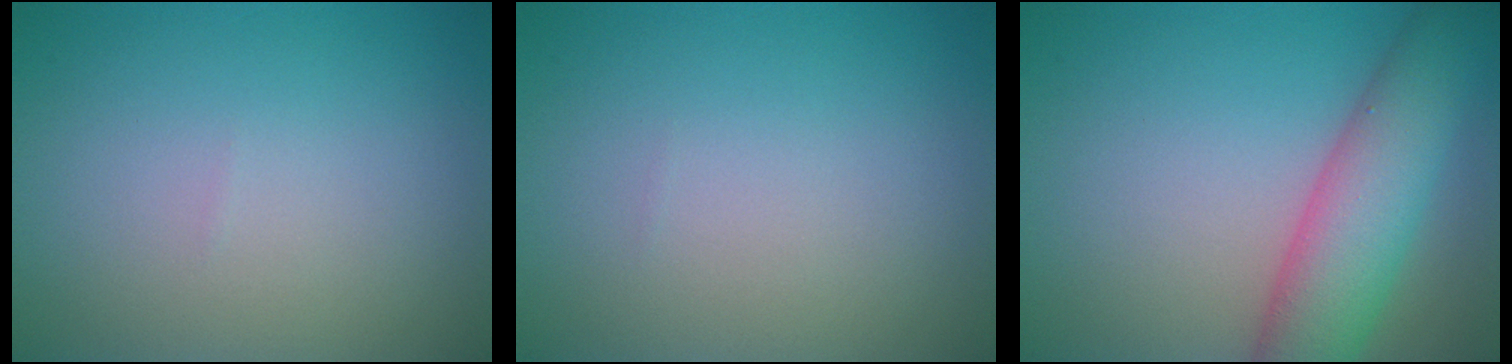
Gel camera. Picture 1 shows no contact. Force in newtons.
{"total": 0.0}
{"total": 7.2, "press": 7.2, "slide": 0.3}